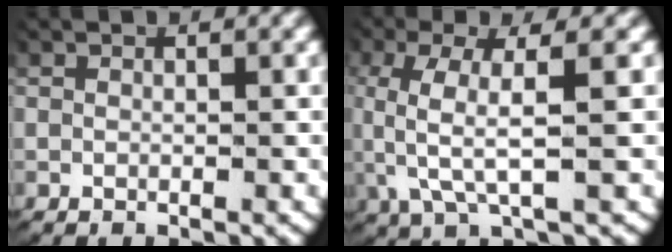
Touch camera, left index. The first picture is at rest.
{"total": 5.5, "force": [0.1, 2.1, 5.1], "torque": [-0.123, -0.007, 0.012]}